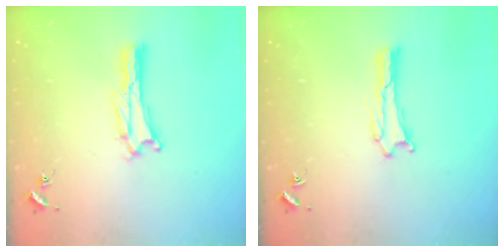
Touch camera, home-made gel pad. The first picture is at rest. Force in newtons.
{"total": 0.0}